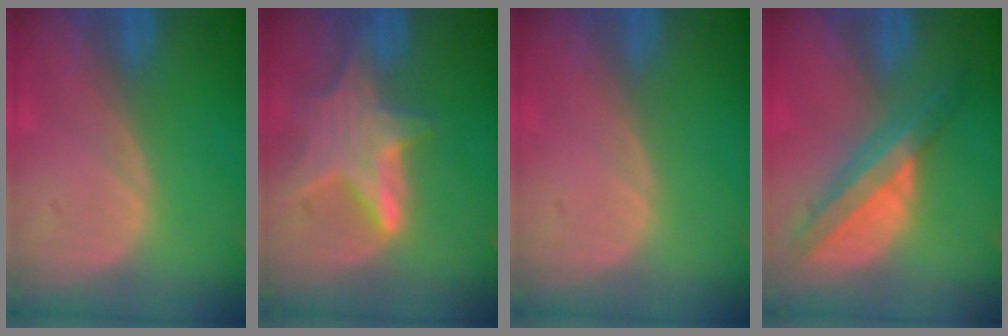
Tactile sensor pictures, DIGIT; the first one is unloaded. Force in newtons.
{"total": 7.4, "press": 6.9, "slide": 2.6}
{"total": 0.0}
{"total": 8.0, "press": 6.7, "slide": 4.3}